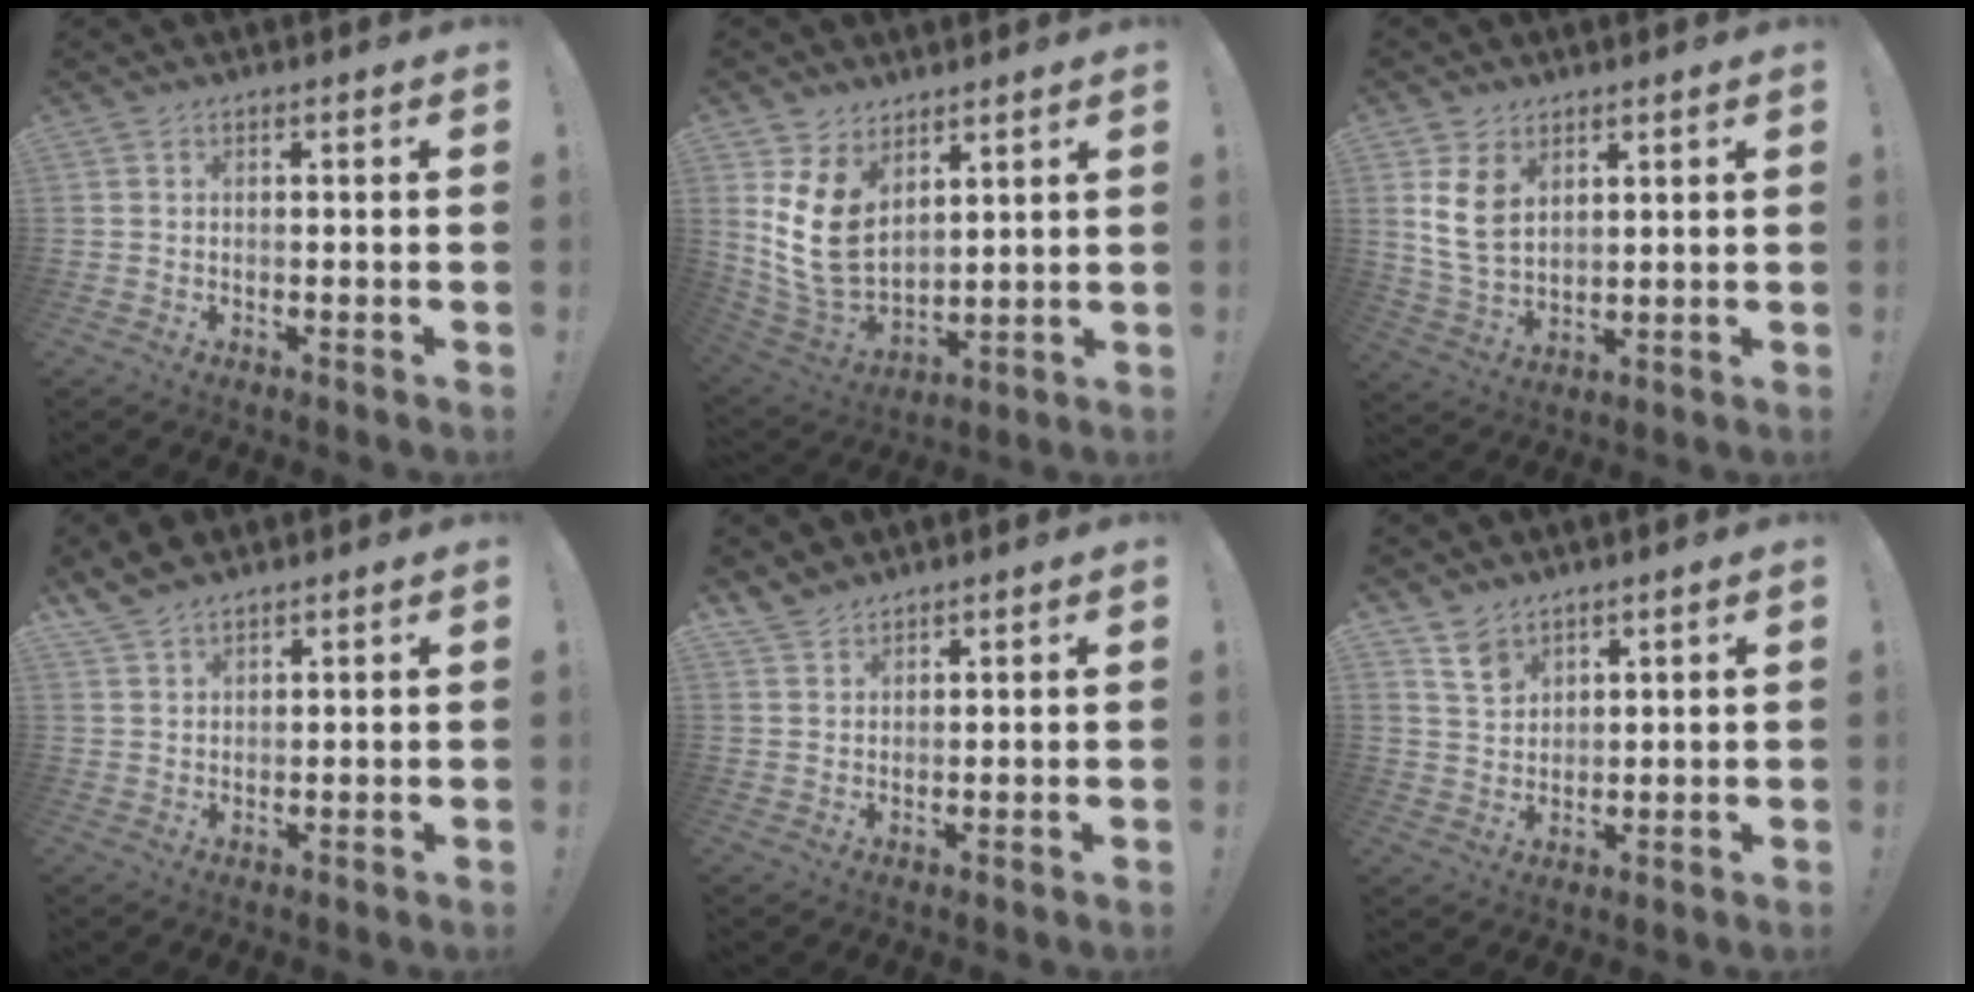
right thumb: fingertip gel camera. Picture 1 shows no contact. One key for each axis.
{"total": 13.8, "fx": 5.0, "fy": 9.6, "fz": 8.6, "tx": -0.183, "ty": -0.043, "tz": 0.097}
{"total": 10.1, "fx": 4.2, "fy": 6.9, "fz": 6.0, "tx": -0.122, "ty": -0.015, "tz": 0.081}
{"total": 4.7, "fx": 4.1, "fy": 1.8, "fz": 1.5, "tx": -0.021, "ty": -0.023, "tz": 0.077}
{"total": 3.9, "fx": 3.5, "fy": 1.4, "fz": 0.8, "tx": -0.006, "ty": -0.026, "tz": 0.067}
{"total": 7.5, "fx": 5.3, "fy": 5.0, "fz": 2.0, "tx": -0.025, "ty": -0.036, "tz": 0.103}